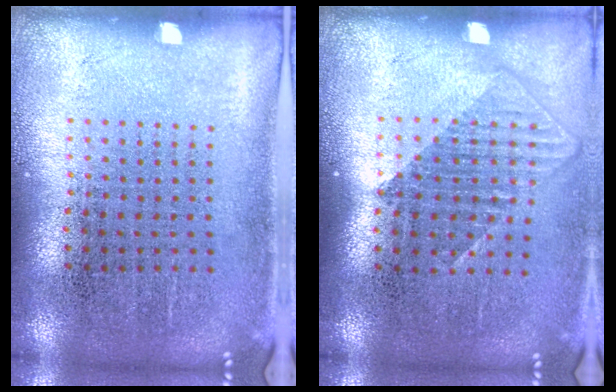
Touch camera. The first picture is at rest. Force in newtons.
{"total": 1.2, "press": 1.0, "slide": 0.8}